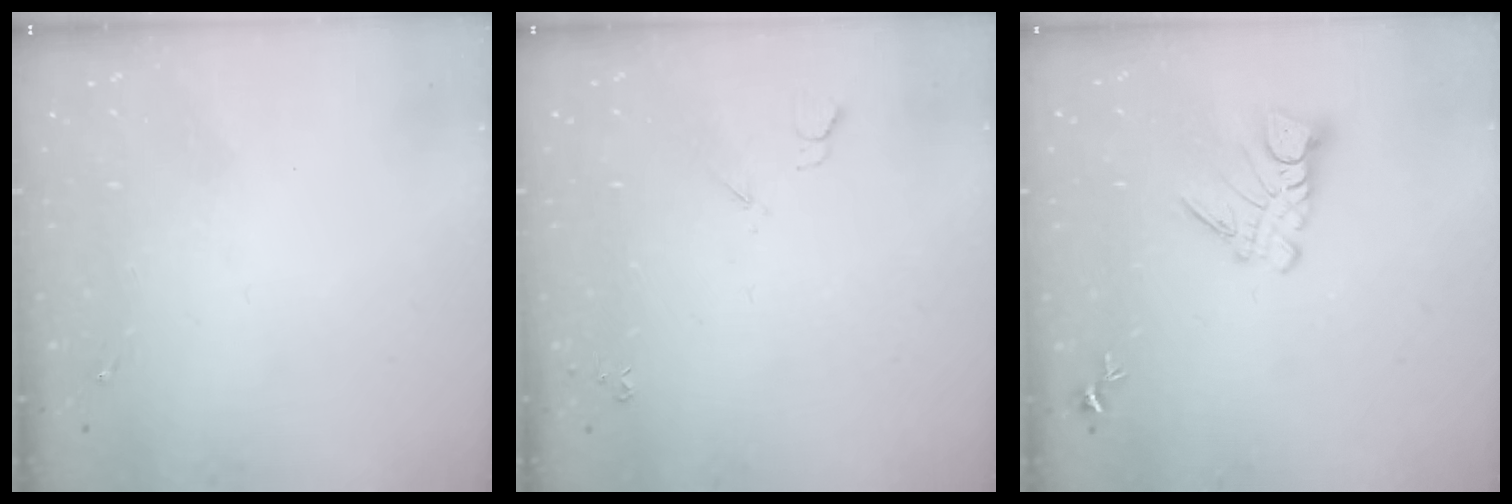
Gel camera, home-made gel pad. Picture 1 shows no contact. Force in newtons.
{"total": 3.6, "press": 3.5, "slide": 0.8}
{"total": 9.2, "press": 9.2, "slide": 0.9}